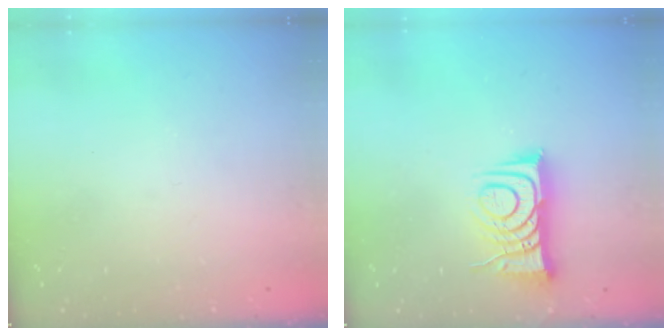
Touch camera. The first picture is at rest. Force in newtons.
{"total": 9.5, "press": 9.5, "slide": 1.2}